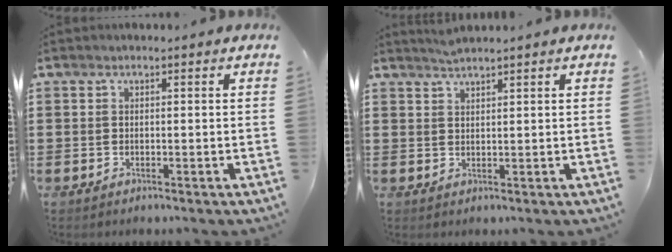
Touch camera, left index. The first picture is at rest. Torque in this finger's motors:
{"motor_torque": [0.34, -0.33, 0.00, 0.03]}